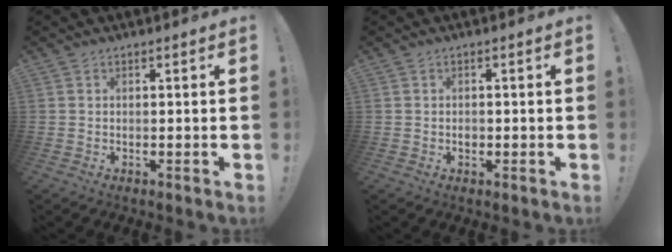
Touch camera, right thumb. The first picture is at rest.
{"total": 1.4, "force": [-0.7, 1.1, 0.4], "torque": [-0.006, 0.002, -0.013]}